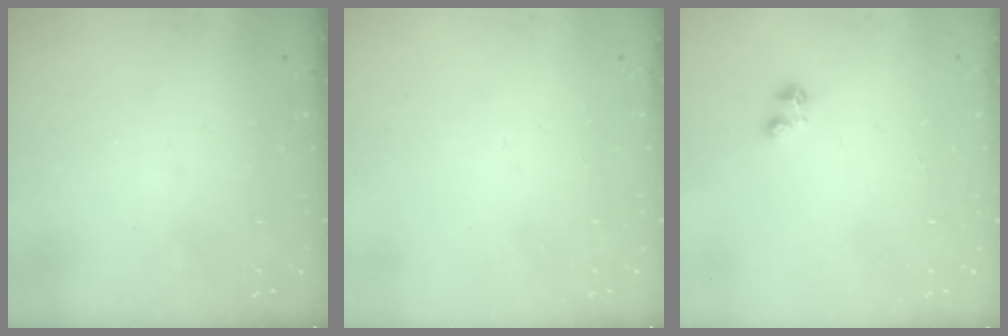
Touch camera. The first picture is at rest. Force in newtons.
{"total": 0.0}
{"total": 2.8, "press": 2.8, "slide": 0.4}